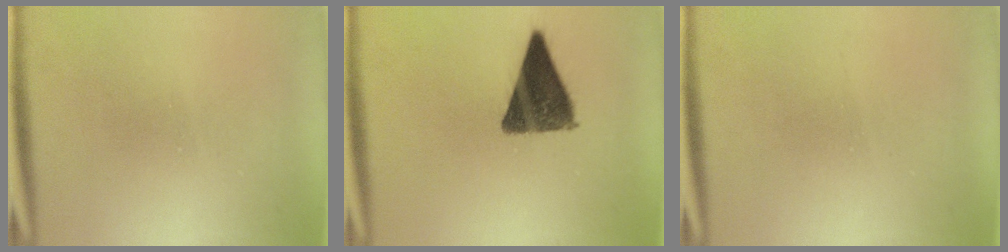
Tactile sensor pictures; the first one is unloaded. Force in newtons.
{"total": 11.5}
{"total": 1.4}